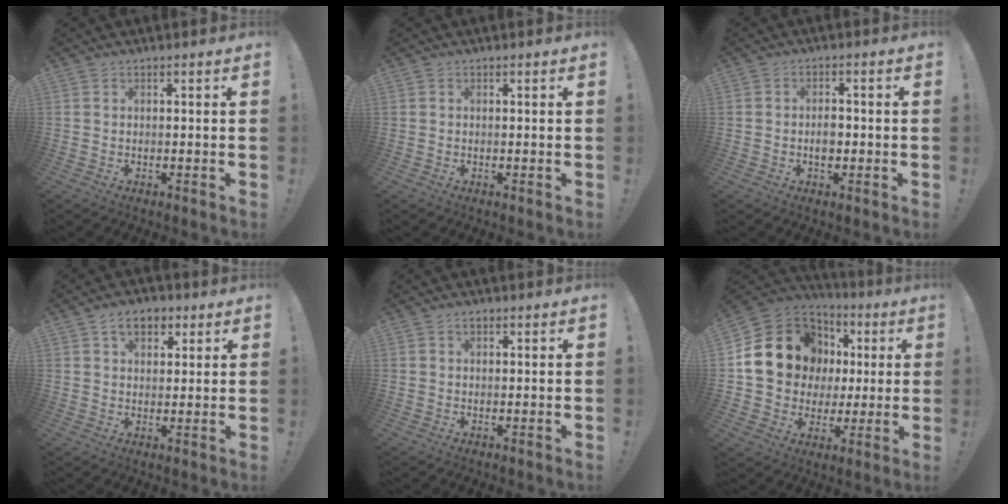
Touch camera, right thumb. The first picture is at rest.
{"total": 0.0}
{"total": 3.8, "force": [-0.9, 2.5, 2.6], "torque": [-0.026, 0.001, -0.021]}
{"total": 7.4, "force": [3.6, 5.0, 4.2], "torque": [-0.052, -0.003, 0.065]}
{"total": 1.4, "force": [0.9, 0.8, 0.8], "torque": [-0.008, -0.001, 0.014]}
{"total": 20.4, "force": [5.4, 16.7, 10.3], "torque": [-0.157, -0.015, 0.135]}